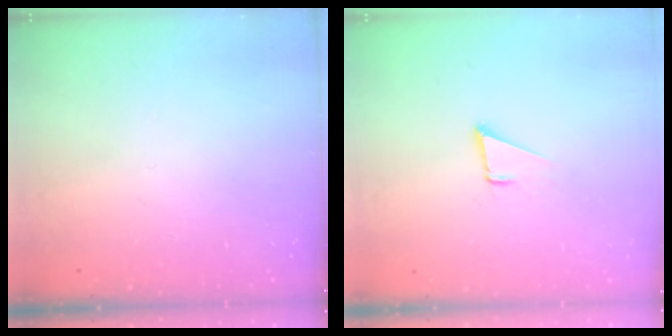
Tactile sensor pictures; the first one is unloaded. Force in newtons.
{"total": 1.7, "press": 1.7, "slide": 0.1}